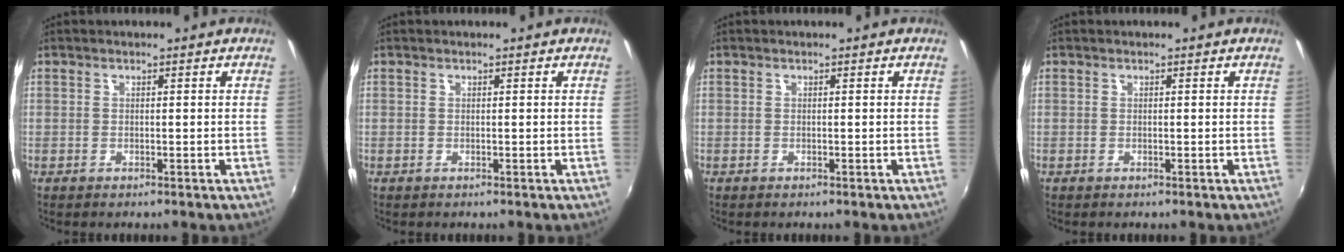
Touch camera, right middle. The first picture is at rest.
{"total": 0.0}
{"total": 0.0}
{"total": 0.0}